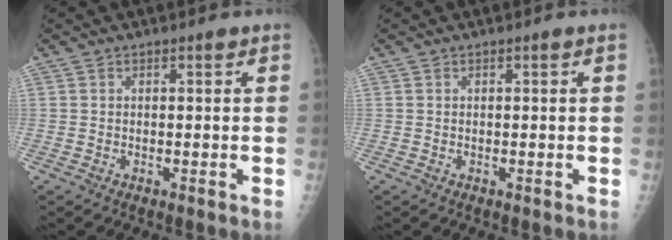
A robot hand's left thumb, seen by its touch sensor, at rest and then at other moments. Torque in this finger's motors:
{"motor_torque": [-0.04, 0.05, -0.11, -0.11, -0.02]}